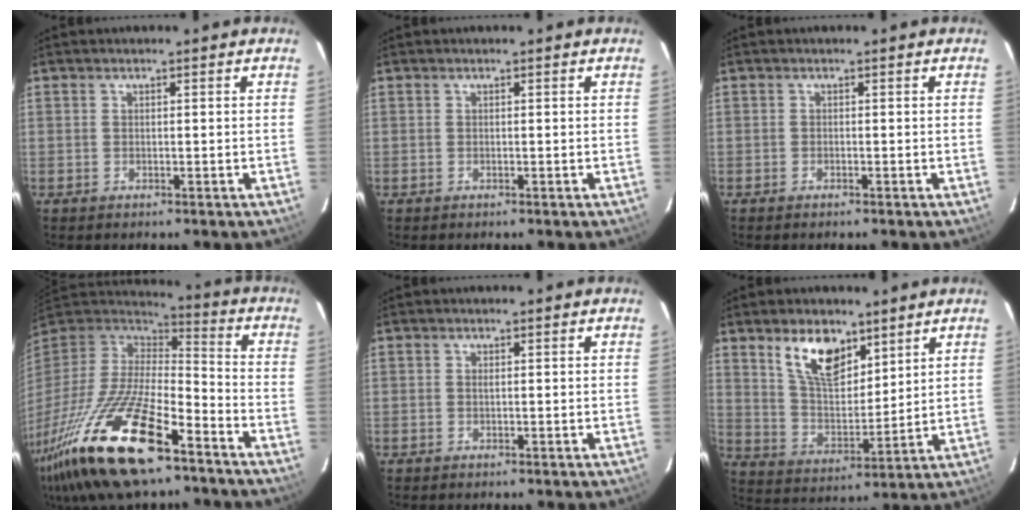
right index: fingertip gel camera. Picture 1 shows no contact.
{"total": 0.0}
{"total": 0.5, "force": [-0.5, 0.1, 0.1], "torque": [-0.004, -0.001, -0.011]}
{"total": 29.4, "force": [-18.4, 9.8, 20.7], "torque": [-0.416, -0.056, -0.322]}
{"total": 0.0}
{"total": 11.4, "force": [7.1, 5.5, 7.0], "torque": [-0.124, 0.006, 0.140]}